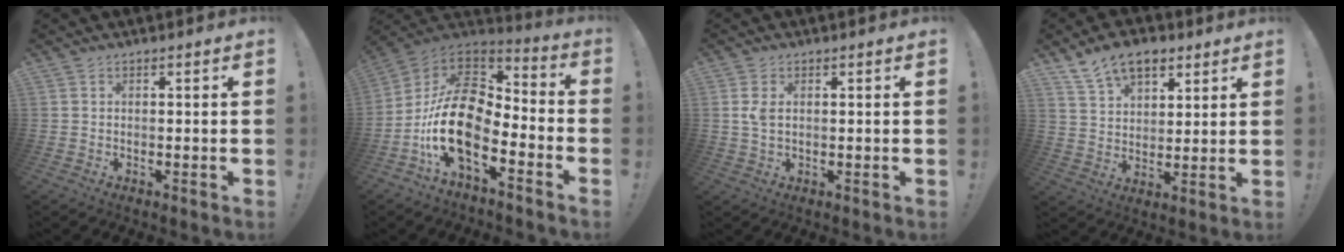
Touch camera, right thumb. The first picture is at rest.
{"total": 19.1, "force": [-6.0, 9.6, 15.4], "torque": [-0.302, 0.026, -0.100]}
{"total": 3.1, "force": [0.7, 1.7, 2.4], "torque": [-0.042, 0.002, 0.013]}
{"total": 11.1, "force": [7.4, 6.4, 5.1], "torque": [-0.087, -0.034, 0.142]}